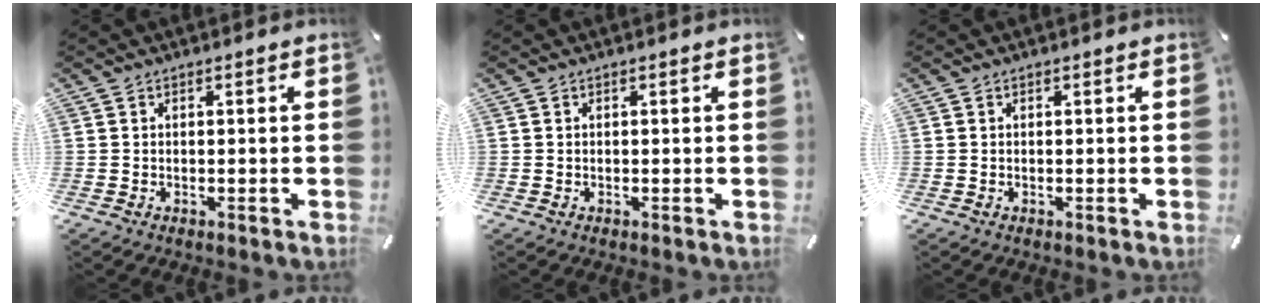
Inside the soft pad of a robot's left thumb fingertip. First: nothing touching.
{"total": 0.0}
{"total": 0.0}